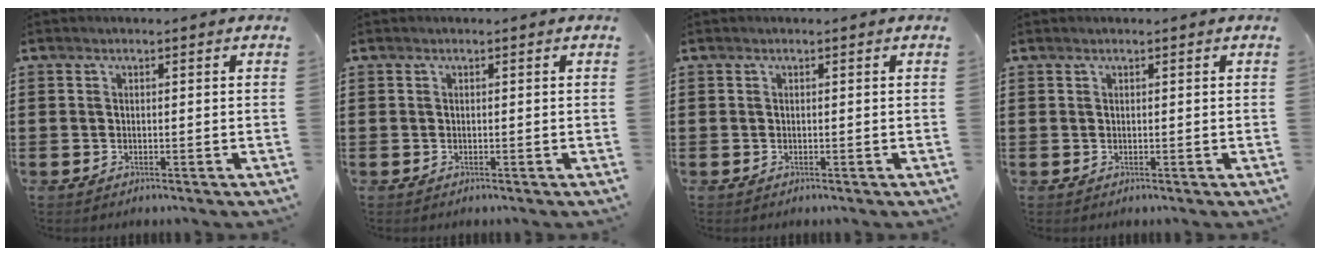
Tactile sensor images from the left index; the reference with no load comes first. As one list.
[{"total": 0.0}, {"total": 0.0}, {"total": 0.0}]